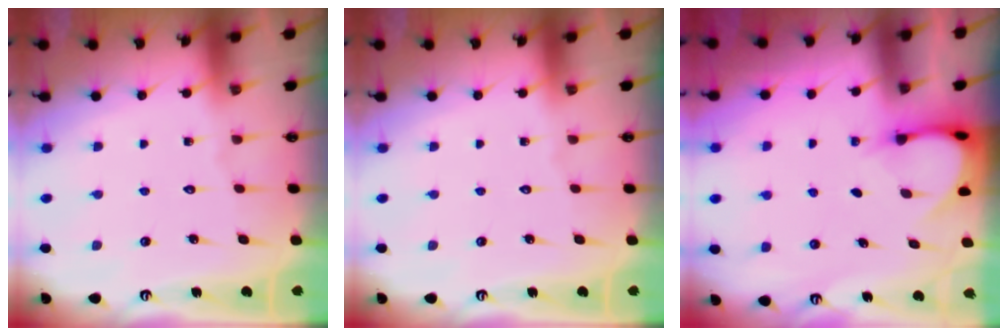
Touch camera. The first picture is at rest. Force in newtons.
{"total": 0.0}
{"total": 4.0, "press": 3.9, "slide": 0.3}